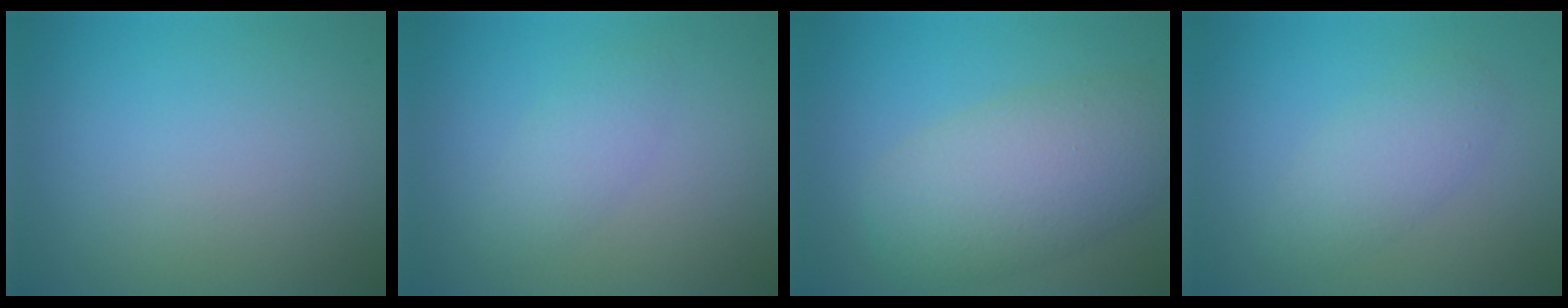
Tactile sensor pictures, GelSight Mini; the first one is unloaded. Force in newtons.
{"total": 1.8, "press": 1.8, "slide": 0.0}
{"total": 7.3, "press": 7.3, "slide": 0.4}
{"total": 2.8, "press": 2.8, "slide": 0.0}